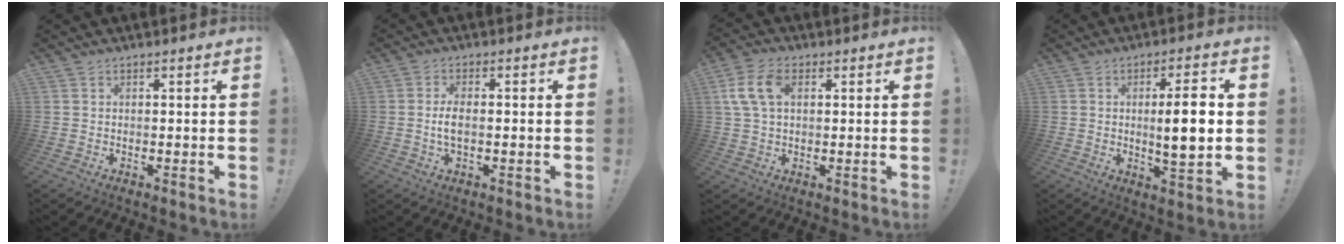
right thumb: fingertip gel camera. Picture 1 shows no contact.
{"total": 4.3, "force": [-0.3, 1.9, 3.9], "torque": [-0.074, -0.001, -0.010]}
{"total": 9.8, "force": [2.6, 6.1, 7.3], "torque": [-0.148, 0.007, 0.048]}
{"total": 10.2, "force": [0.7, 1.7, 10.0], "torque": [-0.151, -0.010, 0.002]}